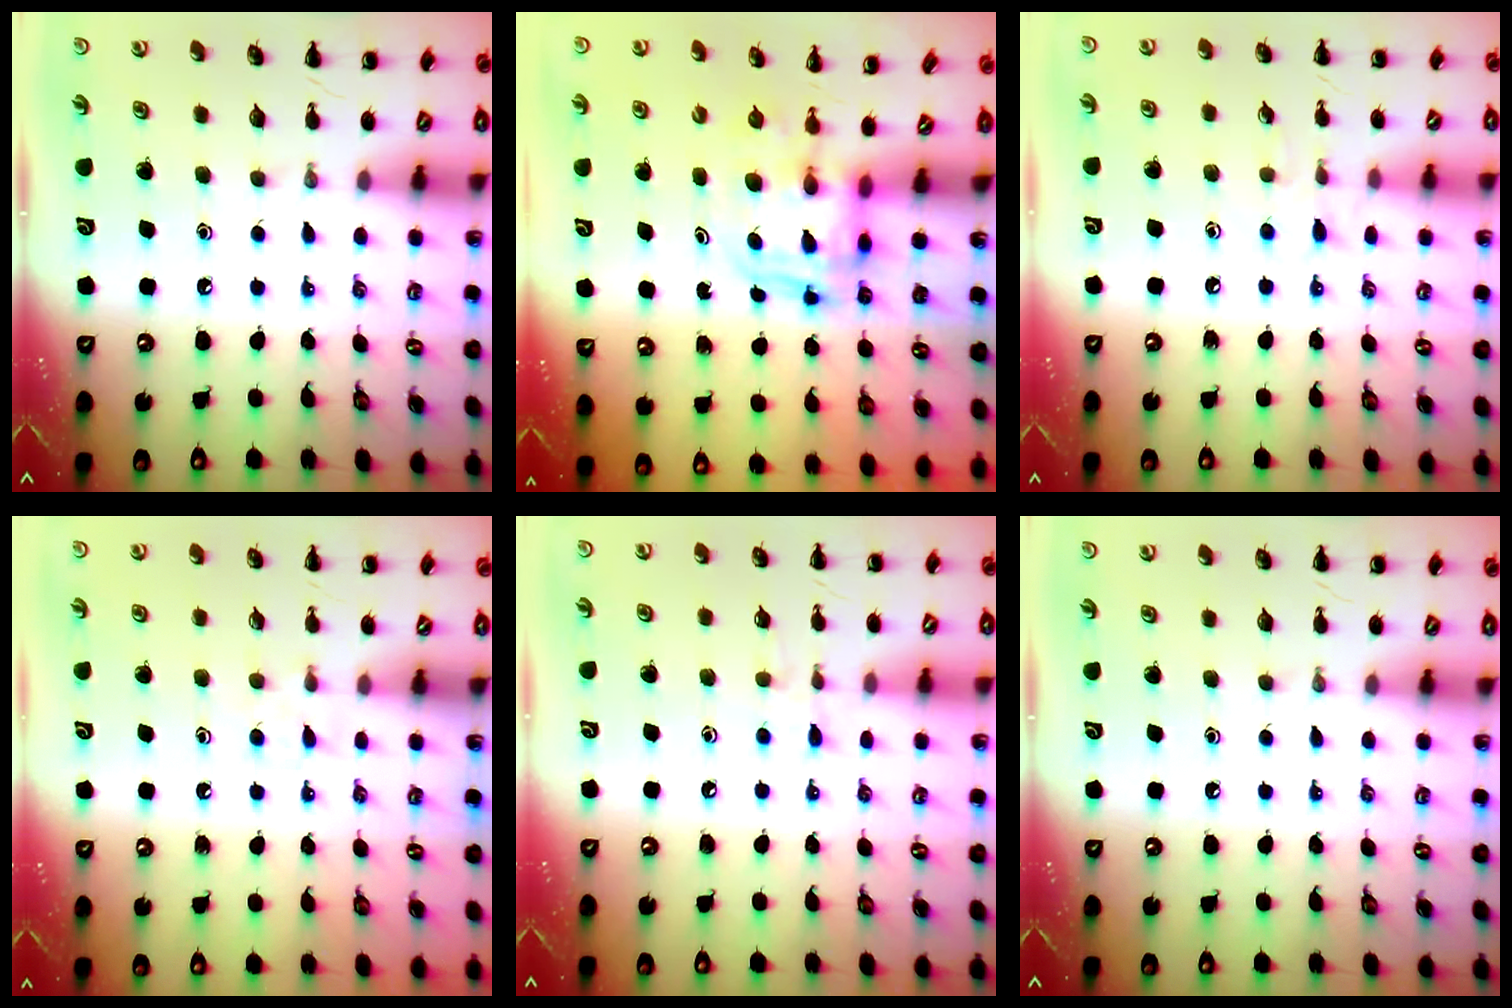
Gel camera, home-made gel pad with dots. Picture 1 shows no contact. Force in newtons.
{"total": 2.8, "press": 2.8, "slide": 0.2}
{"total": 5.9, "press": 5.5, "slide": 2.2}
{"total": 4.8, "press": 4.5, "slide": 1.7}
{"total": 4.9, "press": 4.5, "slide": 1.8}
{"total": 0.0}